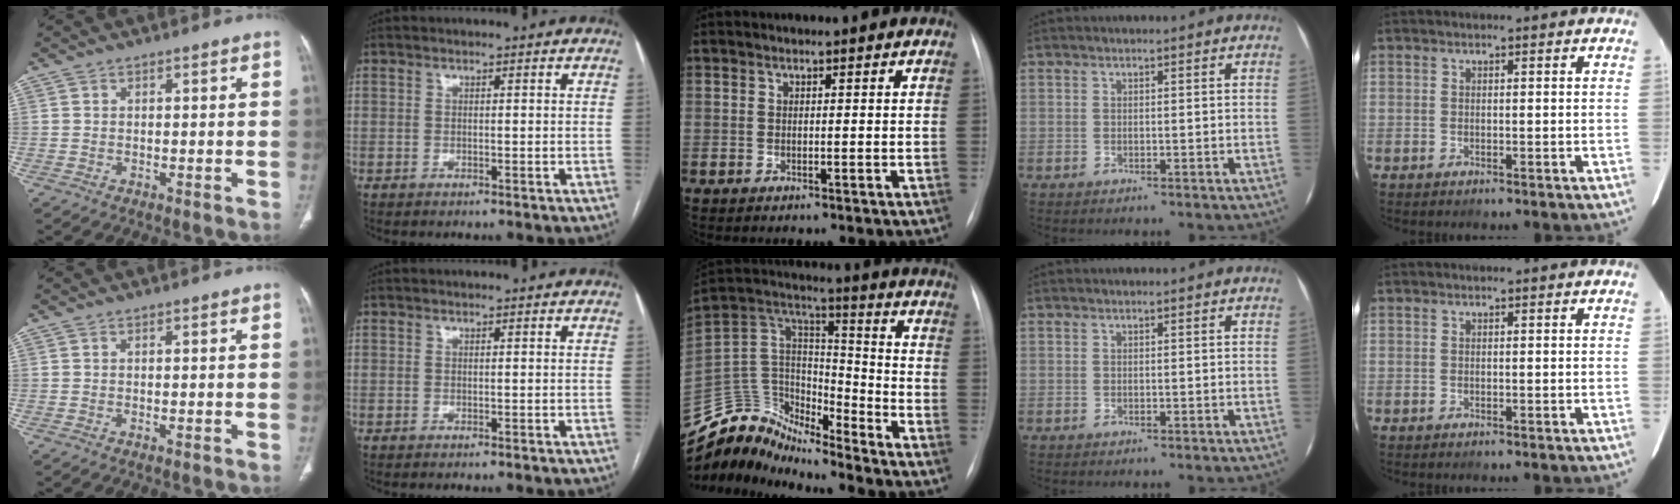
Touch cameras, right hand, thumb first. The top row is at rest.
{"thumb": {"total": 0.6, "force": [-0.4, 0.1, 0.4], "torque": [-0.008, 0.000, -0.005]}, "index": {"total": 0.7, "force": [-0.6, -0.1, 0.2], "torque": [-0.002, 0.000, -0.010]}, "middle": {"total": 11.6, "force": [-11.1, 3.4, 0.2], "torque": [-0.010, 0.086, -0.213]}}